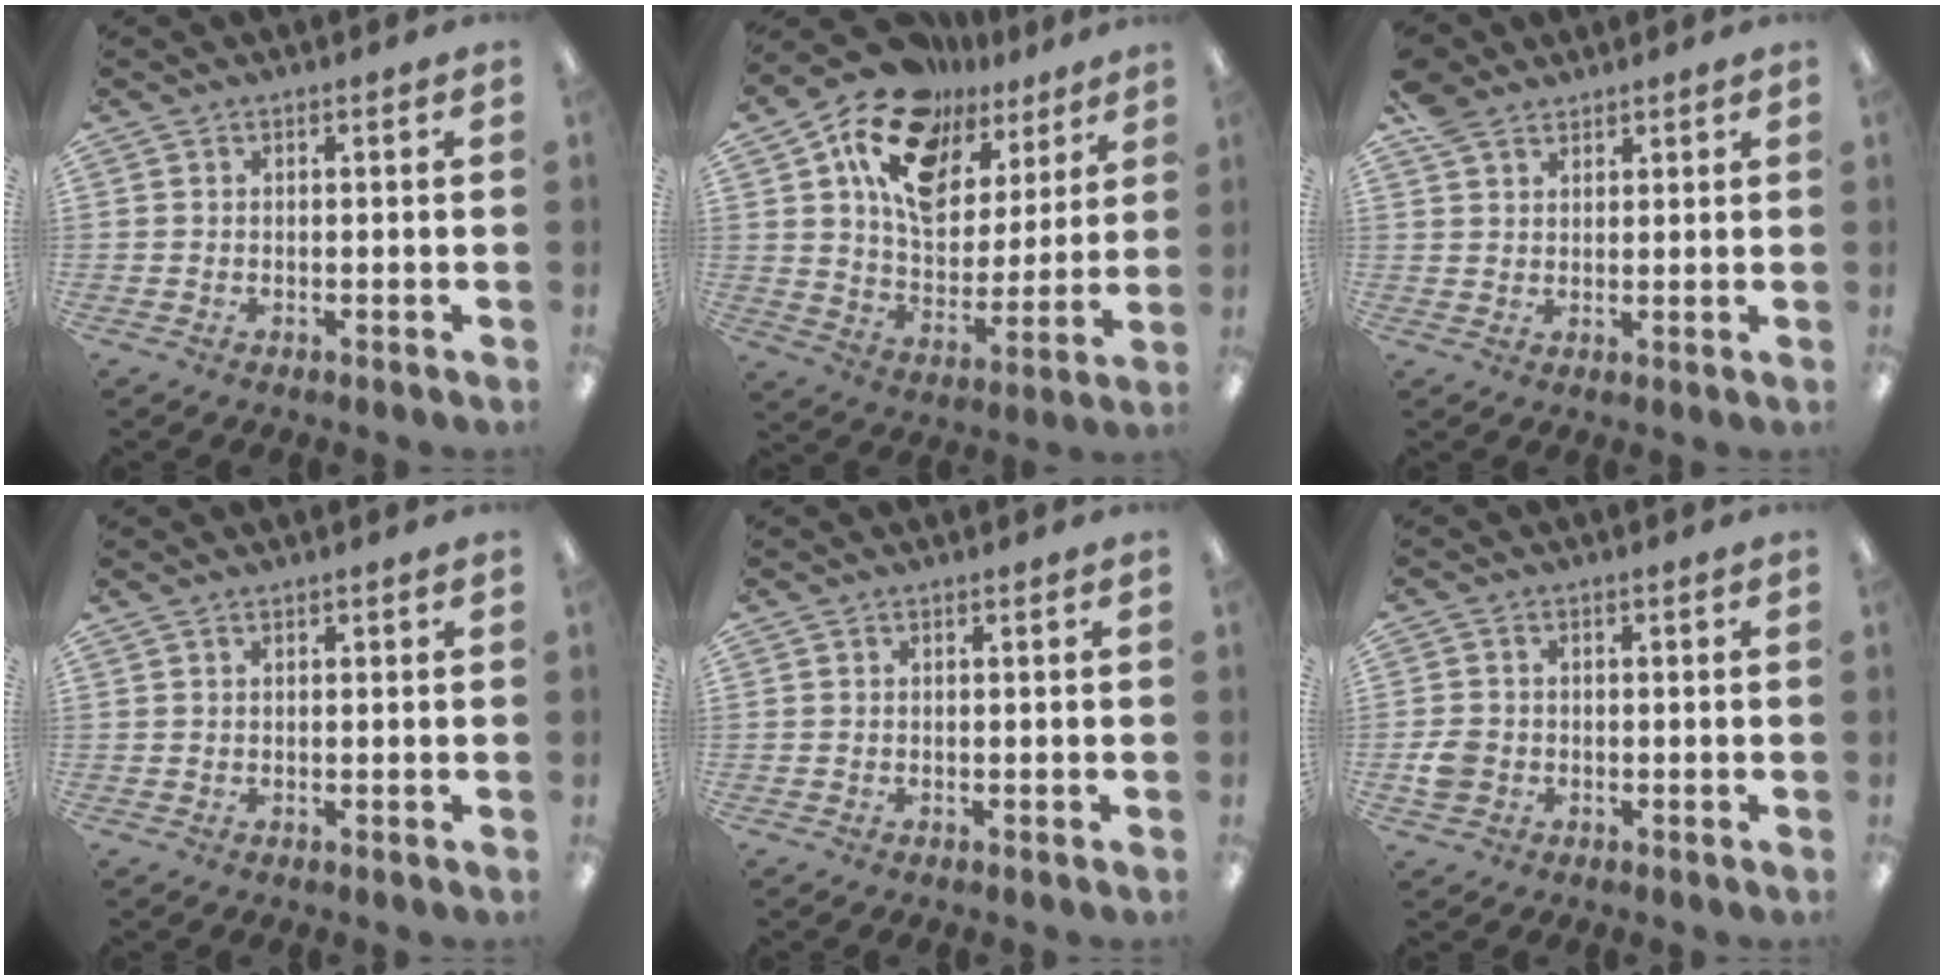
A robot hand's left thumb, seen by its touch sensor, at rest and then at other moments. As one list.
[{"total": 16.3, "force": [10.6, 9.9, 7.6], "torque": [-0.145, -0.056, 0.194]}, {"total": 5.5, "force": [4.1, 3.3, 1.6], "torque": [-0.046, -0.005, 0.081]}, {"total": 0.9, "force": [0.5, 0.4, 0.5], "torque": [-0.011, 0.003, 0.009]}, {"total": 0.0}, {"total": 3.9, "force": [-1.0, 3.3, 1.7], "torque": [-0.019, 0.006, -0.018]}]